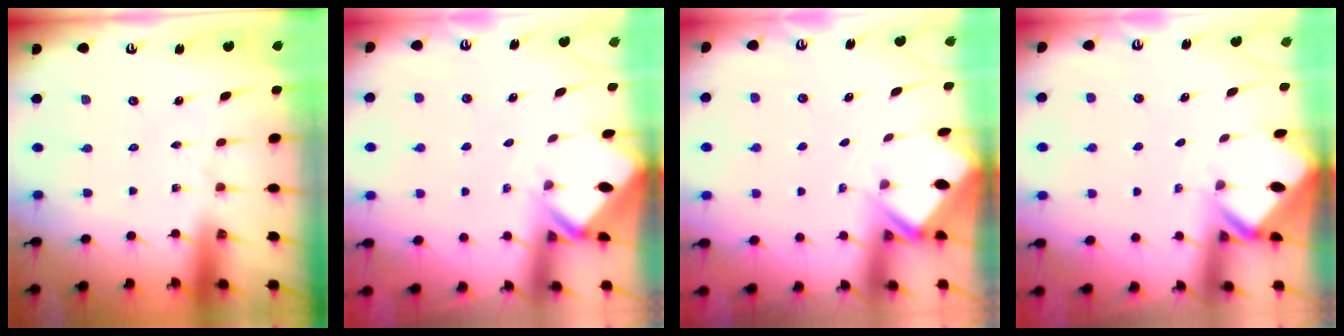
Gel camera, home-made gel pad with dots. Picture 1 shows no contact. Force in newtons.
{"total": 2.9, "press": 2.9, "slide": 0.2}
{"total": 2.3, "press": 2.3, "slide": 0.1}
{"total": 3.0, "press": 3.0, "slide": 0.2}